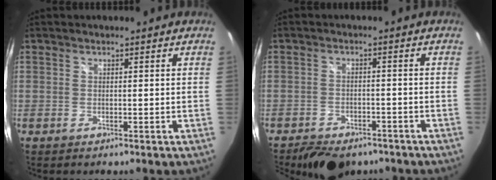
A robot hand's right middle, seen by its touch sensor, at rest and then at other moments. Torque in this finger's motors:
{"motor_torque": [0.36, -0.36, 0.22, 0.04]}